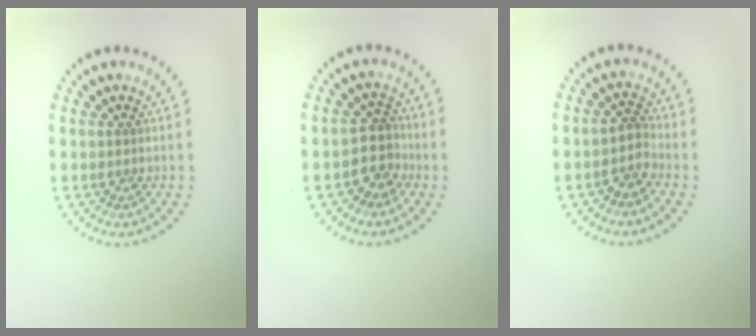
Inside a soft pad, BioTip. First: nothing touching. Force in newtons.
{"total": 2.7, "press": 2.2, "slide": 1.5}
{"total": 1.8, "press": 1.5, "slide": 1.1}